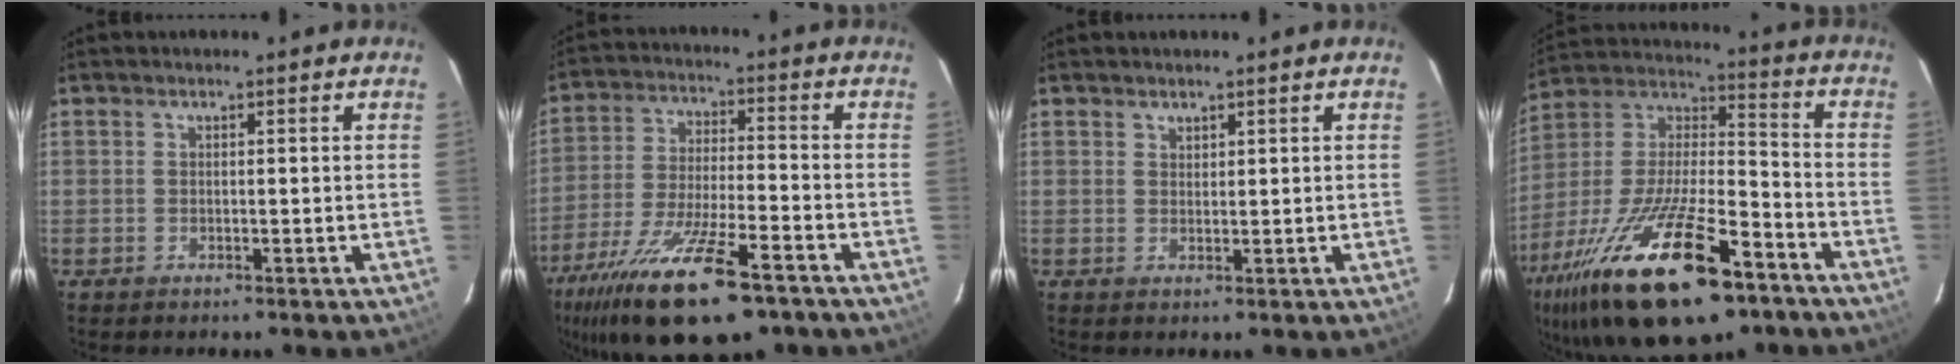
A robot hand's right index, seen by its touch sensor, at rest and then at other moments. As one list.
[{"total": 22.2, "force": [-14.9, 6.5, 15.2], "torque": [-0.299, -0.049, -0.252]}, {"total": 1.1, "force": [0.9, 0.6, 0.1], "torque": [-0.001, 0.003, 0.018]}, {"total": 29.6, "force": [-17.5, 10.6, 21.5], "torque": [-0.411, -0.030, -0.290]}]